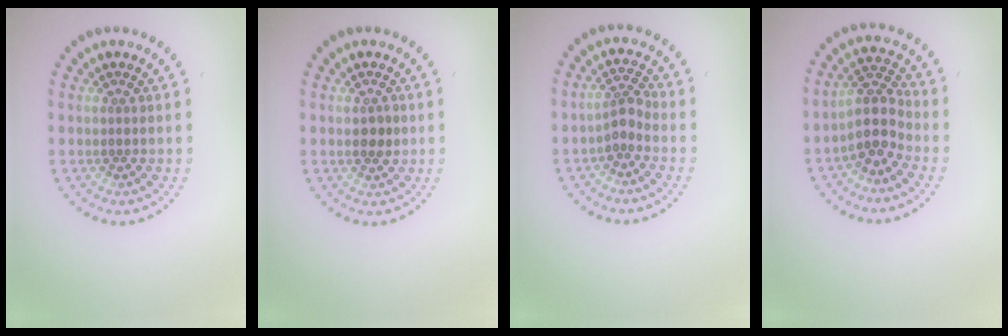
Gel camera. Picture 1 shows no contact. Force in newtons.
{"total": 1.5, "press": 1.5, "slide": 0.3}
{"total": 2.1, "press": 1.6, "slide": 1.3}
{"total": 3.6, "press": 3.0, "slide": 2.0}